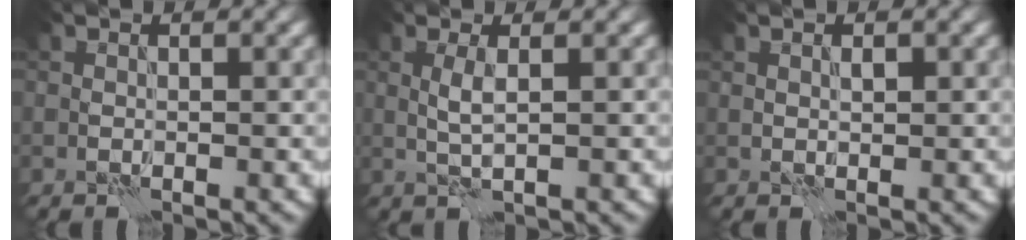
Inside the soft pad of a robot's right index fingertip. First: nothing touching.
{"total": 1.7, "force": [0.3, 0.2, 1.7], "torque": [-0.039, 0.005, 0.005]}
{"total": 0.6, "force": [0.2, 0.3, 0.5], "torque": [-0.010, -0.003, 0.005]}